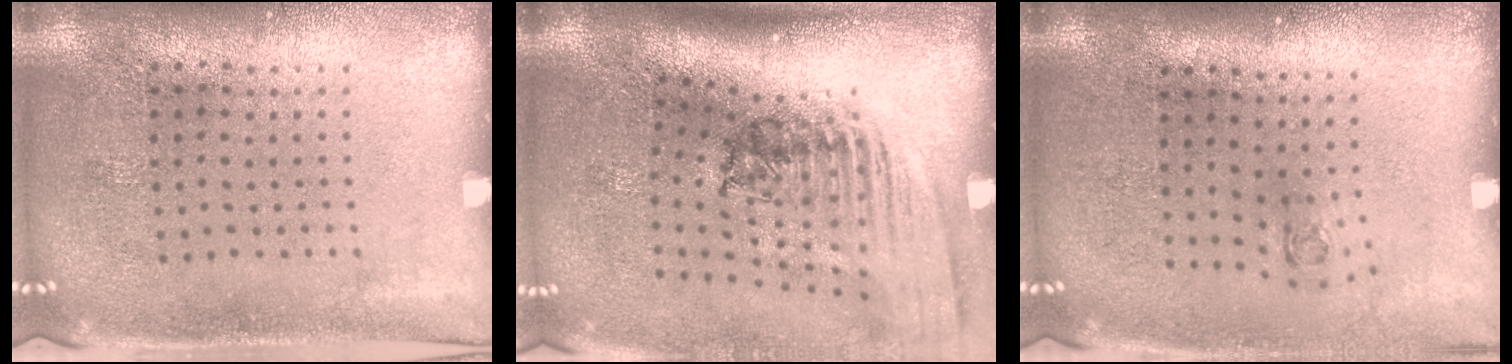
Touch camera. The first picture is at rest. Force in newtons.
{"total": 2.6, "press": 1.8, "slide": 1.8}
{"total": 0.6, "press": 0.3, "slide": 0.6}